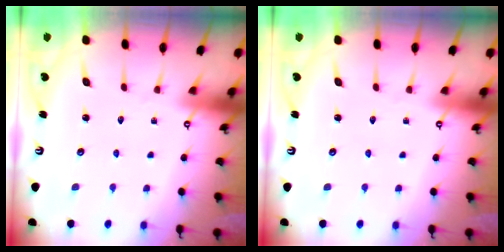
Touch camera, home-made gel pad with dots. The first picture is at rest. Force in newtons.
{"total": 0.0}